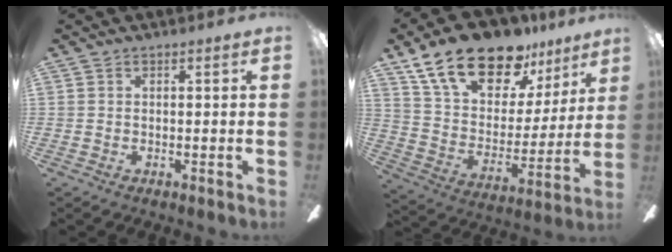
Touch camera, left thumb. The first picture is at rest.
{"total": 21.4, "force": [15.7, 9.9, 10.7], "torque": [-0.194, -0.100, 0.282]}